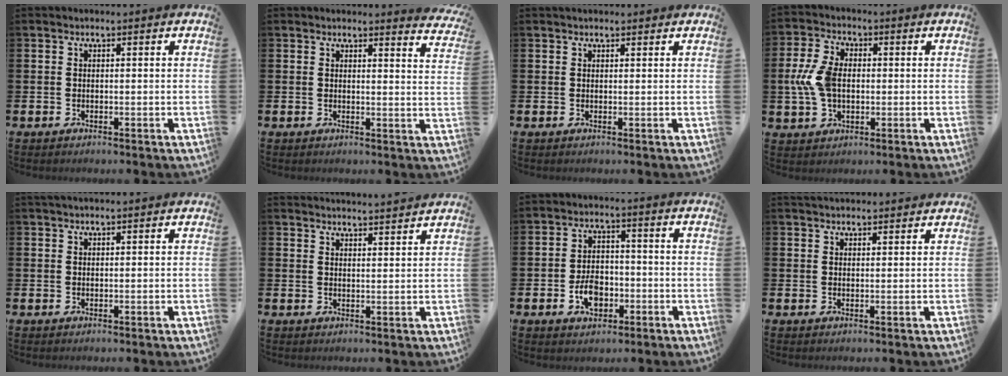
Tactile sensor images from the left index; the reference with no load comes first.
{"total": 2.6, "force": [2.6, 0.0, 0.0], "torque": [0.012, -0.022, 0.042]}
{"total": 0.9, "force": [0.8, 0.3, 0.2], "torque": [0.008, 0.000, 0.011]}
{"total": 7.2, "force": [0.2, 4.5, 5.5], "torque": [-0.127, 0.010, 0.000]}
{"total": 1.1, "force": [1.1, 0.1, 0.3], "torque": [-0.008, 0.001, 0.020]}
{"total": 3.5, "force": [3.5, -0.5, -0.1], "torque": [-0.004, -0.023, 0.063]}
{"total": 4.7, "force": [-1.6, 3.2, 3.1], "torque": [-0.049, 0.004, -0.031]}
{"total": 2.4, "force": [2.3, 0.4, 0.1], "torque": [0.001, -0.010, 0.042]}